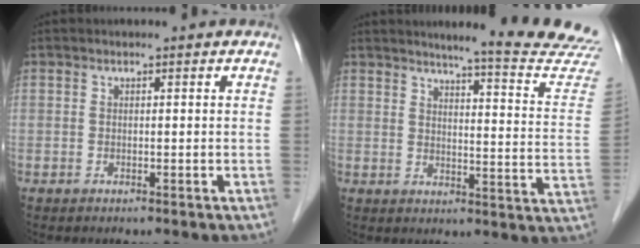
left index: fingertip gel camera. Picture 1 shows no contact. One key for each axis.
{"total": 17.2, "fx": 16.3, "fy": -1.0, "fz": 5.4, "tx": -0.065, "ty": -0.113, "tz": 0.175}